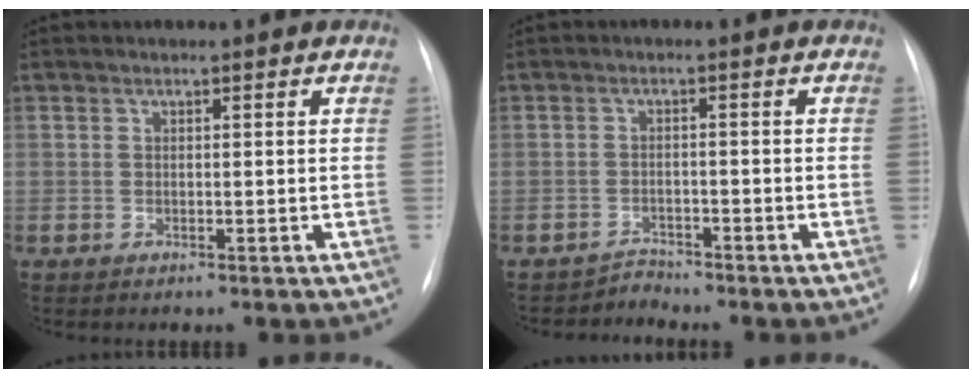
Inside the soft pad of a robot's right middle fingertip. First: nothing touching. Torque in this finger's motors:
{"motor_torque": [-0.02, 0.02, -0.06, -0.01]}